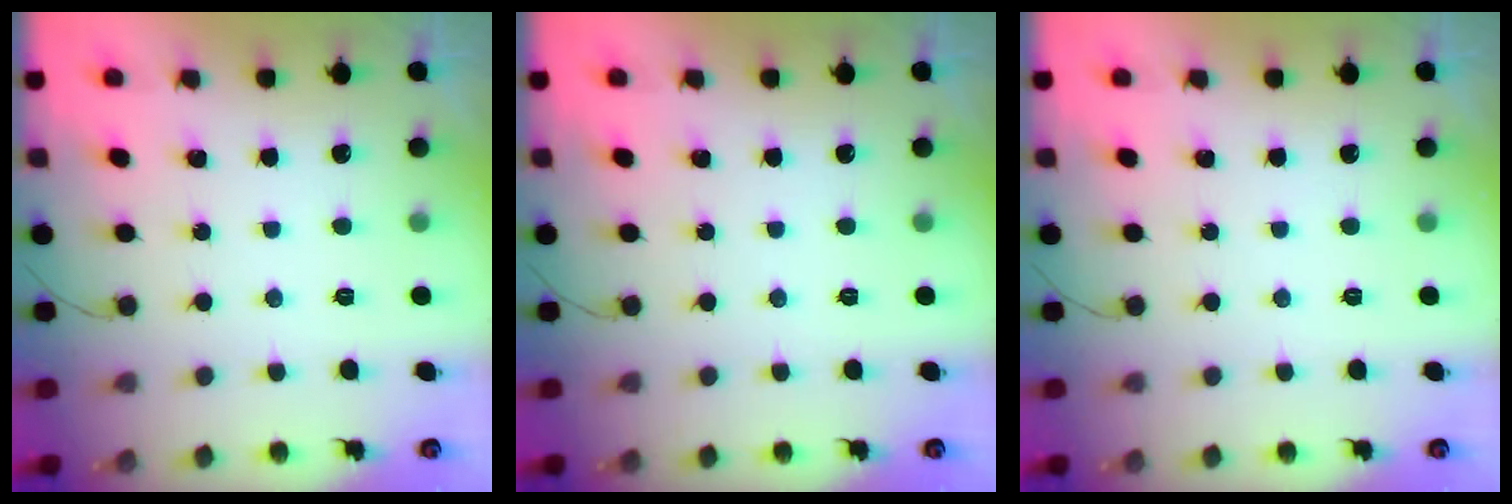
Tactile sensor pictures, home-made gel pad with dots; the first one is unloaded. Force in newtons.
{"total": 0.0}
{"total": 0.0}